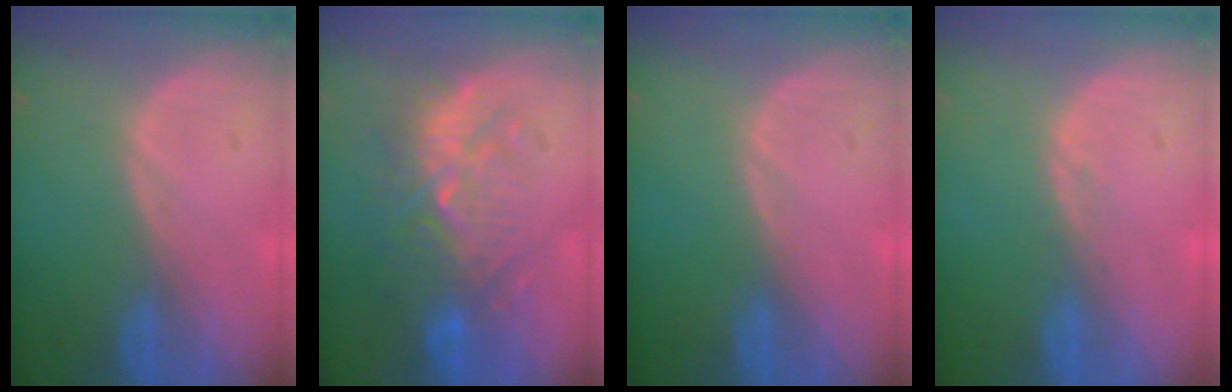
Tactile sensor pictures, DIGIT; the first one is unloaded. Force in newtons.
{"total": 10.3, "press": 9.5, "slide": 3.9}
{"total": 0.0}
{"total": 0.6, "press": 0.6, "slide": 0.1}